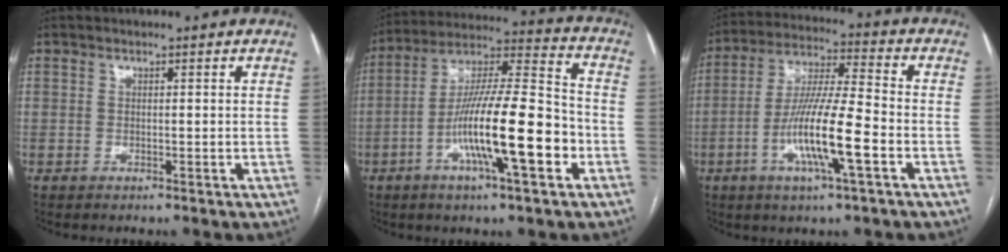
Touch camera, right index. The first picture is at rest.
{"total": 17.5, "force": [-5.6, 2.0, 16.5], "torque": [-0.293, -0.001, -0.096]}
{"total": 13.1, "force": [-4.3, 0.8, 12.4], "torque": [-0.239, -0.005, -0.081]}